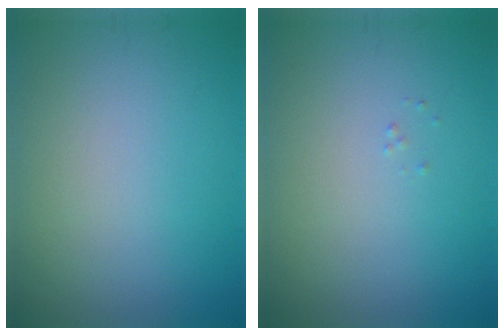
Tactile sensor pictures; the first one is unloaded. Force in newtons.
{"total": 0.0}